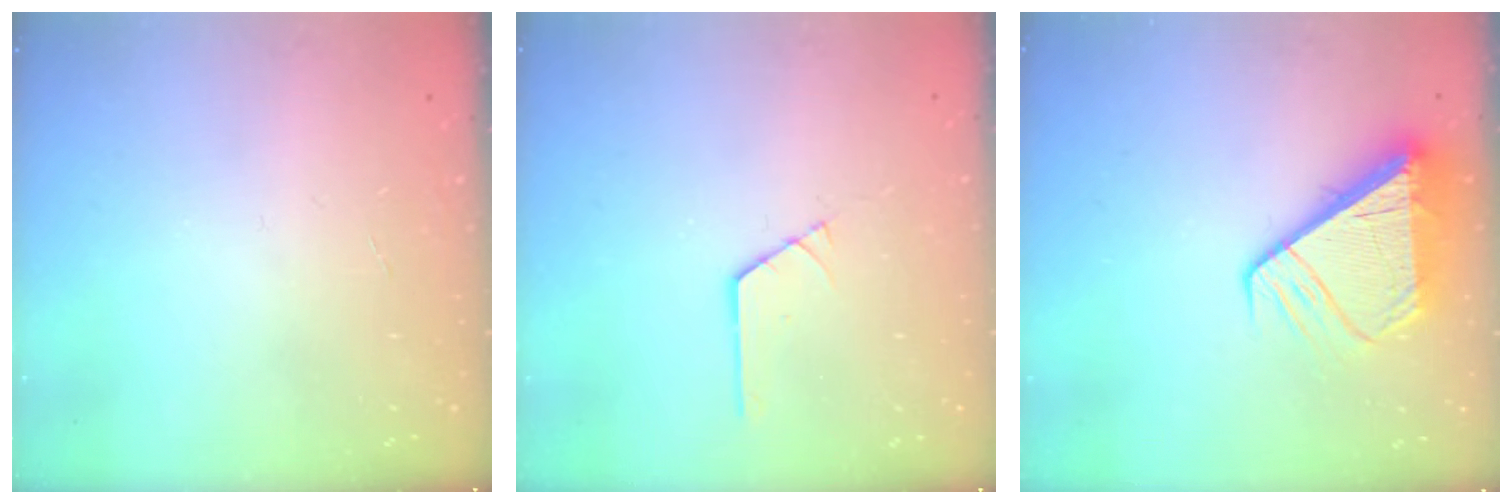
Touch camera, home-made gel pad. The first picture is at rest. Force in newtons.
{"total": 1.3, "press": 1.3, "slide": 0.1}
{"total": 10.9, "press": 10.8, "slide": 1.2}